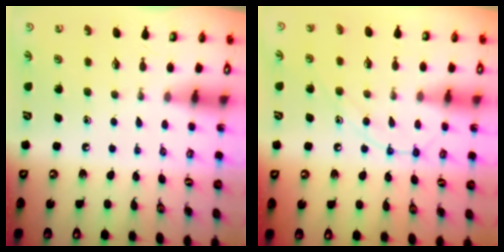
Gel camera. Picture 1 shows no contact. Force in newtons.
{"total": 10.8, "press": 10.7, "slide": 0.9}